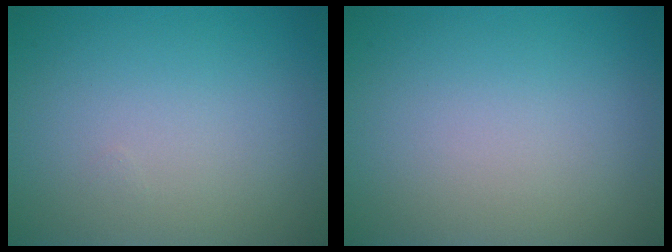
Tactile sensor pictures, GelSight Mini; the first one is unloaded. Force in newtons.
{"total": 0.0}